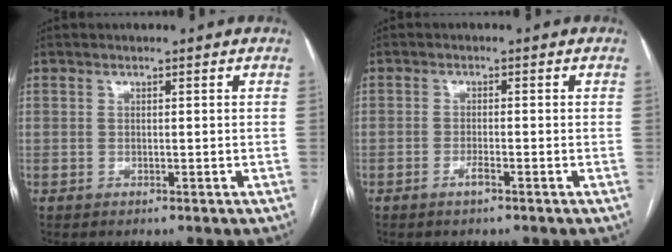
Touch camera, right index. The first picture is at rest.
{"total": 1.7, "force": [-1.1, 0.0, 1.3], "torque": [-0.025, -0.001, -0.021]}